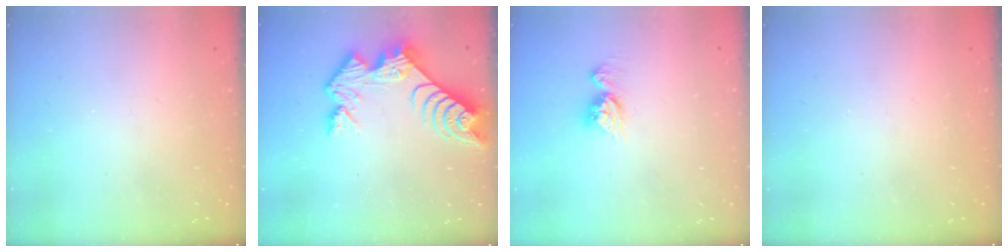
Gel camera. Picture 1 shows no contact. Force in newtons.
{"total": 11.4, "press": 11.3, "slide": 0.9}
{"total": 8.4, "press": 8.4, "slide": 0.6}
{"total": 3.1, "press": 3.0, "slide": 0.4}